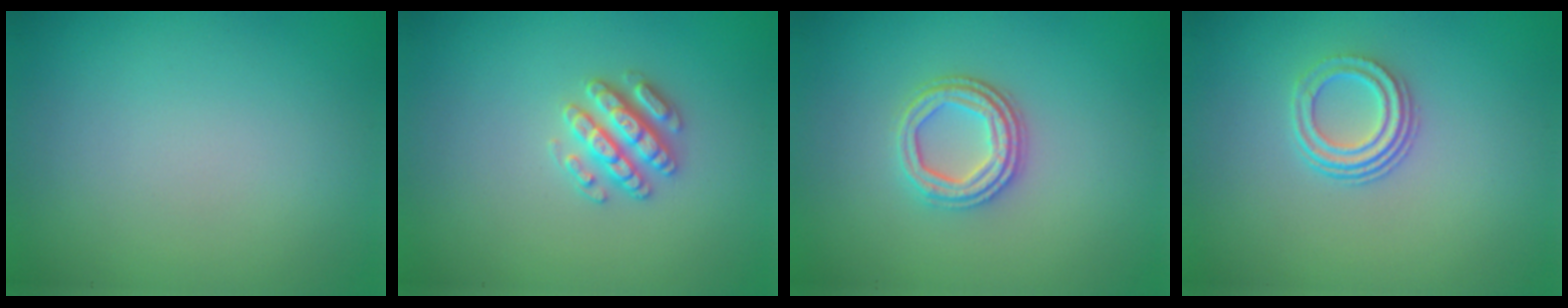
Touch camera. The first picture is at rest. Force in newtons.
{"total": 2.9, "press": 2.8, "slide": 0.6}
{"total": 3.5, "press": 3.0, "slide": 1.8}
{"total": 3.0, "press": 2.2, "slide": 2.0}